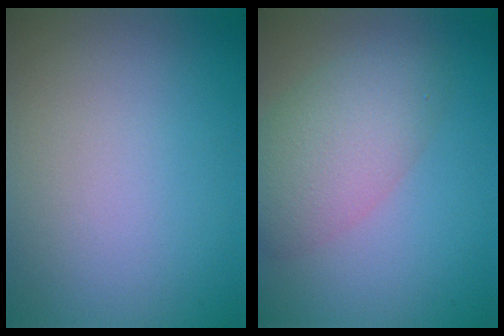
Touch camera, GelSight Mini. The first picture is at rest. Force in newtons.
{"total": 5.0, "press": 5.0, "slide": 0.2}